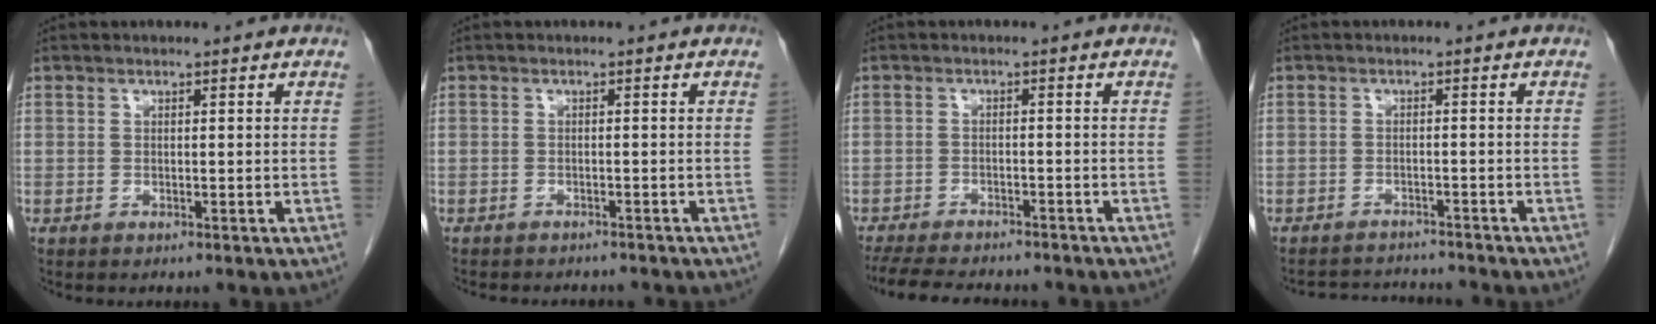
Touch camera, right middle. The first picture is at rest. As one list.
[{"total": 7.0, "force": [-6.3, 1.9, 2.1], "torque": [-0.025, 0.000, -0.077]}, {"total": 13.4, "force": [-11.6, 3.2, 5.8], "torque": [-0.113, -0.016, -0.160]}, {"total": 5.4, "force": [-5.4, 0.0, 0.2], "torque": [-0.002, 0.001, -0.086]}]